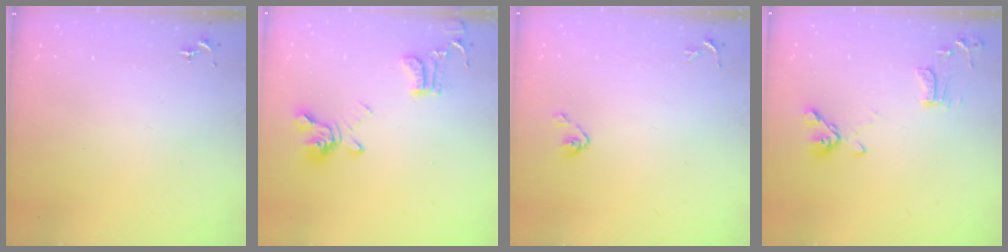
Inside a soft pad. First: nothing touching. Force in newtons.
{"total": 16.4, "press": 16.3, "slide": 1.5}
{"total": 4.9, "press": 4.6, "slide": 1.8}
{"total": 11.2, "press": 11.0, "slide": 2.0}